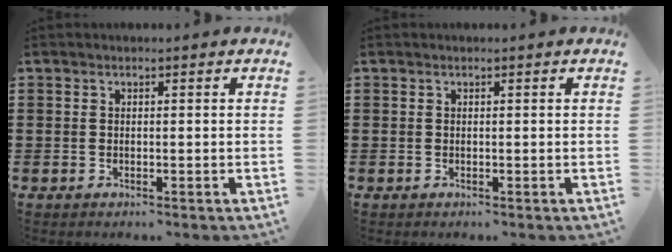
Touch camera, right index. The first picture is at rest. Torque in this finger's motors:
{"motor_torque": [0.09, 0.08, 0.00, 0.01]}